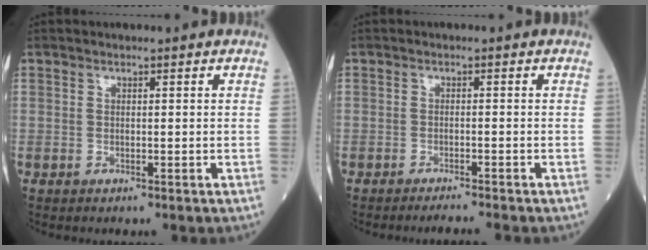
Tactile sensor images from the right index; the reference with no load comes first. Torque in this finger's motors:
{"motor_torque": [0.18, -0.18, -0.02, 0.00]}